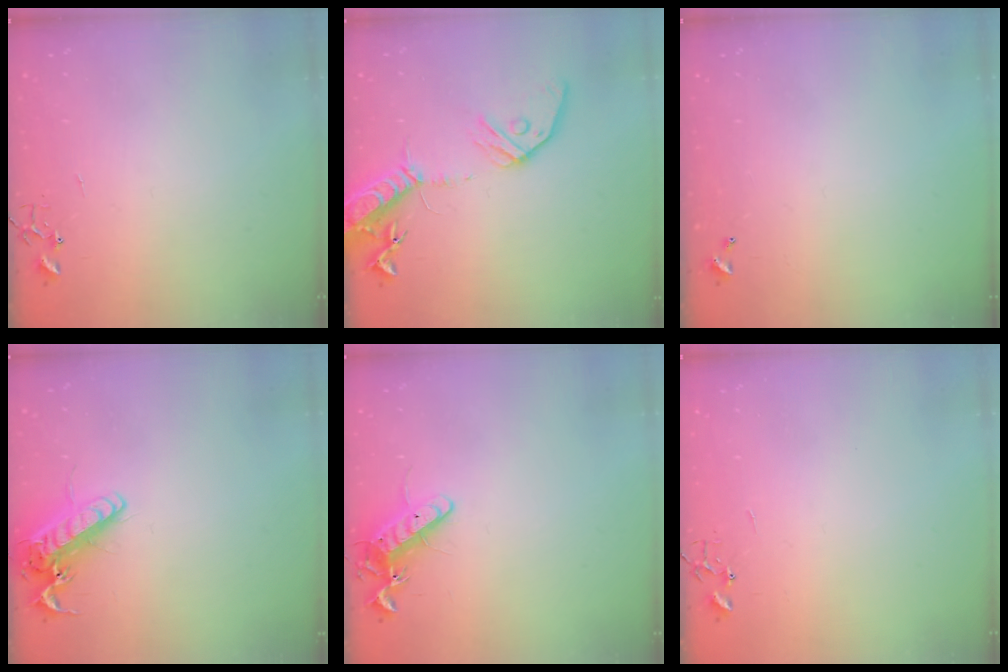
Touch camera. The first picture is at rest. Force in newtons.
{"total": 16.0, "press": 15.7, "slide": 3.0}
{"total": 0.0}
{"total": 14.6, "press": 14.4, "slide": 2.4}
{"total": 11.4, "press": 11.4, "slide": 0.9}
{"total": 0.0}